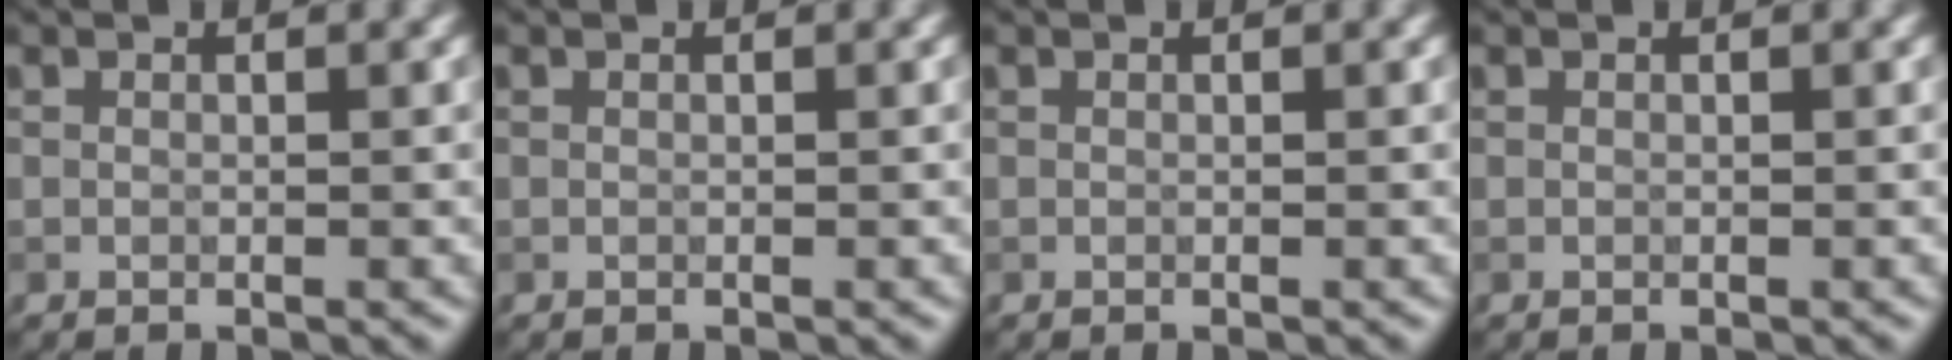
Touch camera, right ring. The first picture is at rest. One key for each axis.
{"total": 0.0}
{"total": 0.0}
{"total": 0.0}